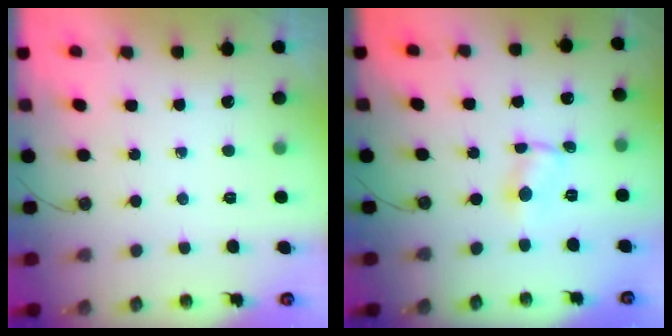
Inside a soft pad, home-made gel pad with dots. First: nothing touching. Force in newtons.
{"total": 0.9, "press": 0.9, "slide": 0.1}